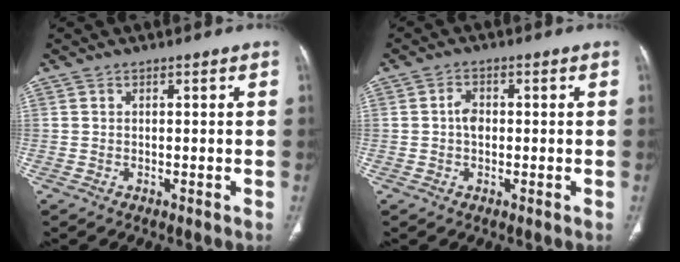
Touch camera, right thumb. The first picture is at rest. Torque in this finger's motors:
{"motor_torque": [0.52, 0.26, 0.28, -0.30, 0.01]}